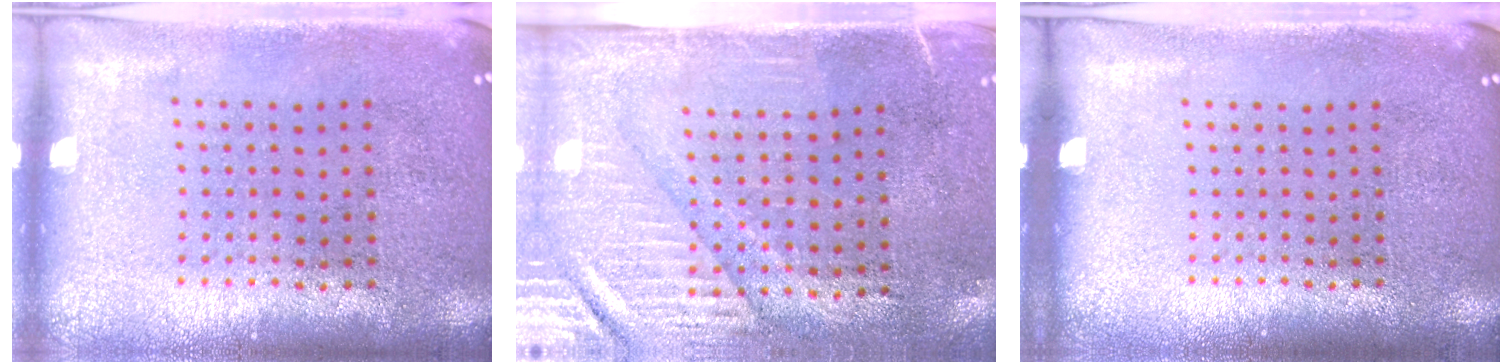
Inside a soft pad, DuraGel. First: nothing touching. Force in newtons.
{"total": 3.0, "press": 2.6, "slide": 1.5}
{"total": 0.0}